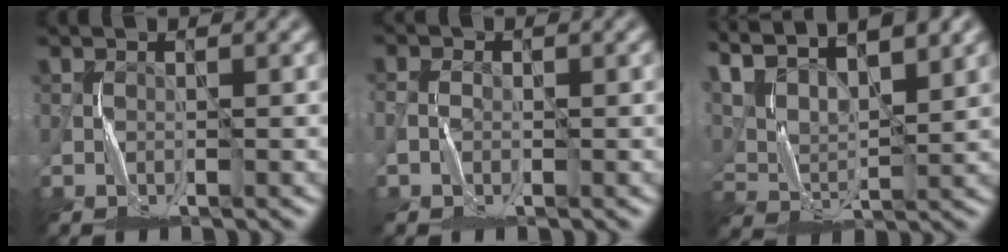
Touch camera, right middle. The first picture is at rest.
{"total": 1.2, "force": [-0.4, 0.9, 0.7], "torque": [-0.014, 0.004, -0.011]}
{"total": 11.0, "force": [8.0, 3.5, 6.7], "torque": [-0.163, 0.020, 0.132]}